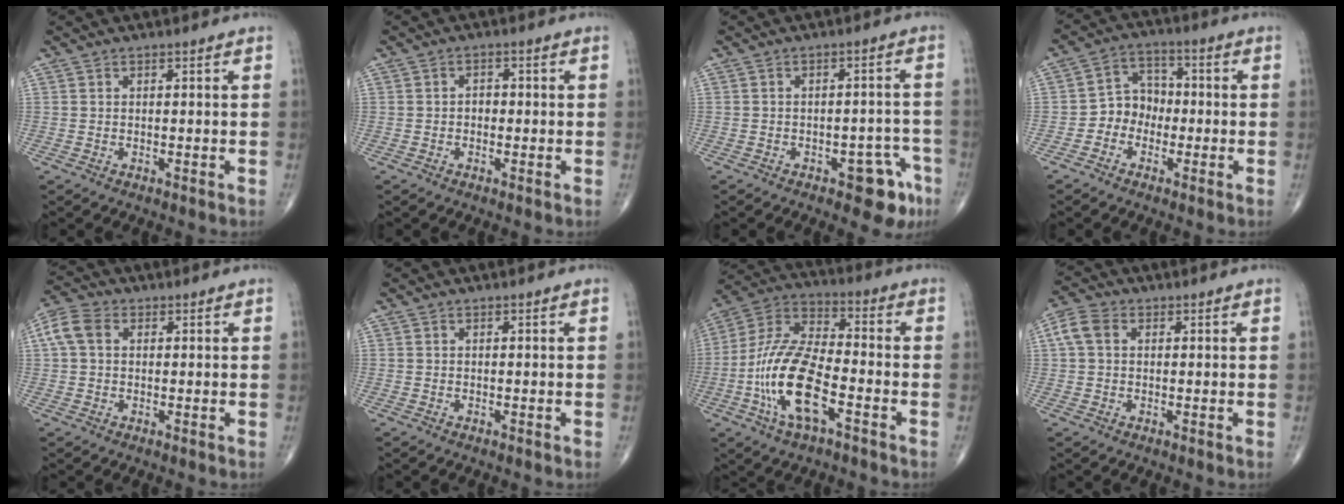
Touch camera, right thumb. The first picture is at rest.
{"total": 1.9, "force": [-0.2, 1.5, 1.2], "torque": [-0.008, 0.007, -0.007]}
{"total": 7.2, "force": [-4.1, 3.4, 4.8], "torque": [-0.025, 0.031, -0.049]}
{"total": 6.2, "force": [-1.9, 5.2, 2.7], "torque": [-0.014, 0.031, -0.048]}
{"total": 5.9, "force": [1.3, 4.2, 3.9], "torque": [-0.093, 0.021, 0.021]}
{"total": 0.0}
{"total": 16.7, "force": [-5.6, 6.7, 14.2], "torque": [-0.291, 0.033, -0.107]}
{"total": 4.7, "force": [1.0, 3.4, 3.1], "torque": [-0.073, 0.016, 0.016]}